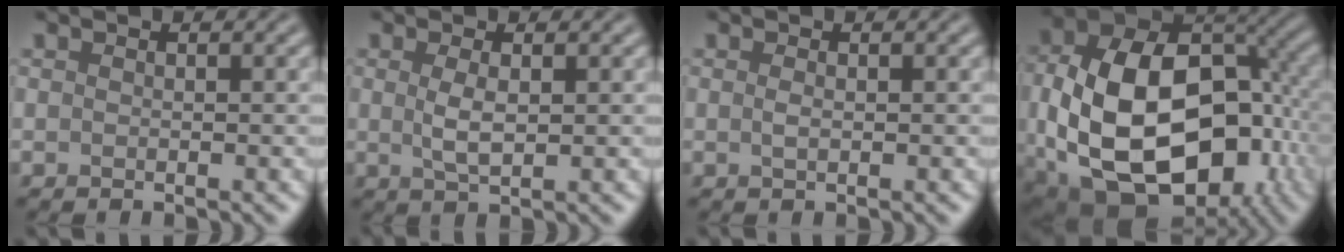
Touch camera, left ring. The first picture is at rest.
{"total": 2.0, "force": [0.3, 0.7, 1.9], "torque": [-0.043, 0.000, 0.007]}
{"total": 0.7, "force": [0.1, 0.2, 0.6], "torque": [-0.016, 0.000, 0.001]}
{"total": 17.9, "force": [-3.3, 11.9, 13.0], "torque": [-0.233, -0.029, -0.034]}